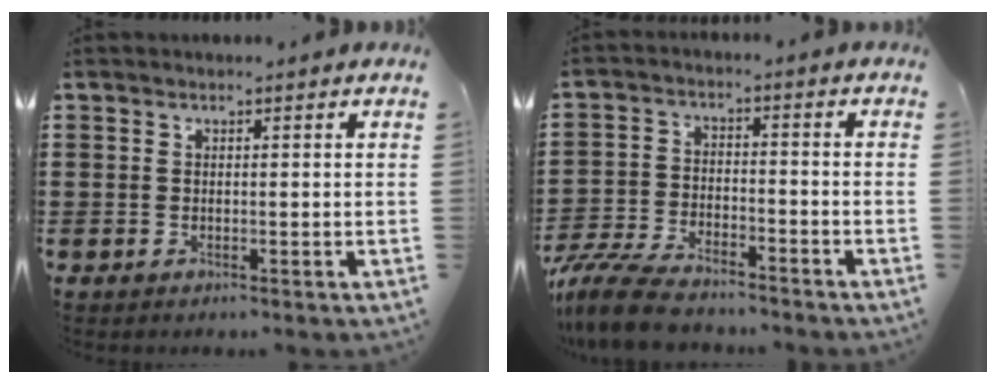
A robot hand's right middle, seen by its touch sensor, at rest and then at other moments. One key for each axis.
{"total": 7.9, "fx": -7.1, "fy": 1.5, "fz": 3.1, "tx": -0.072, "ty": 0.009, "tz": -0.141}